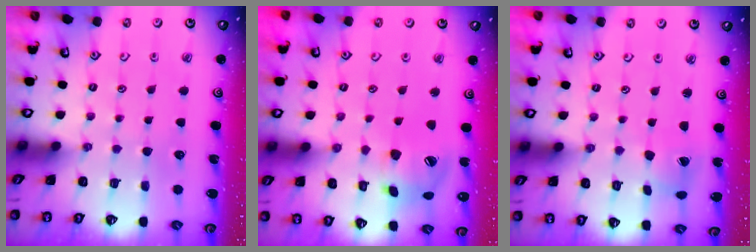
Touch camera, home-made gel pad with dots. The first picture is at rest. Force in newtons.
{"total": 14.9, "press": 14.7, "slide": 2.5}
{"total": 5.9, "press": 5.9, "slide": 0.3}